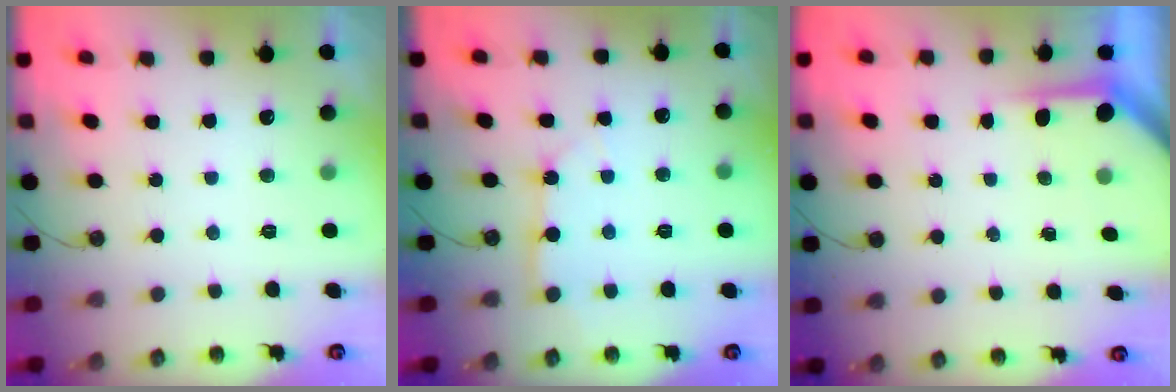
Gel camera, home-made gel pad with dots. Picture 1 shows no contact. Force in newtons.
{"total": 3.1, "press": 3.1, "slide": 0.2}
{"total": 3.9, "press": 3.9, "slide": 0.3}